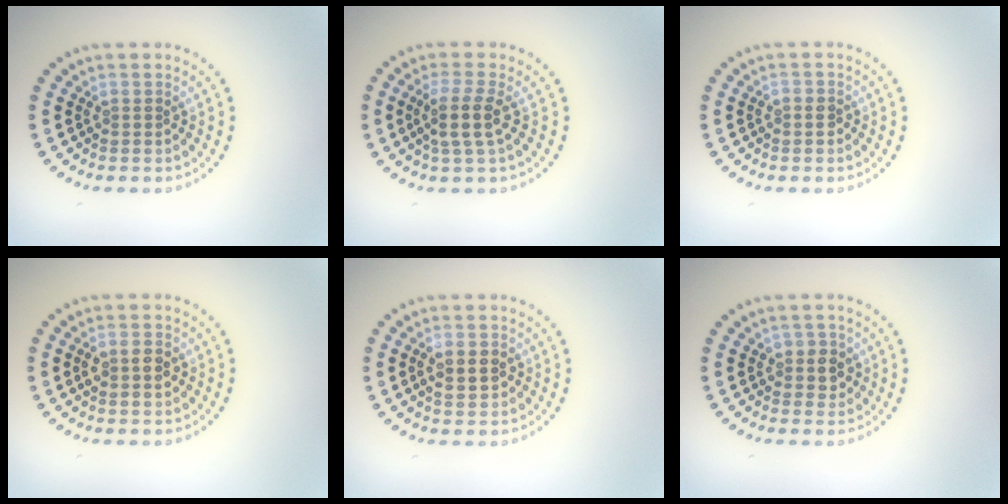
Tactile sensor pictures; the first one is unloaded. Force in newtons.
{"total": 2.7, "press": 2.3, "slide": 1.5}
{"total": 0.6, "press": 0.6, "slide": 0.2}
{"total": 2.1, "press": 2.0, "slide": 0.1}
{"total": 2.2, "press": 2.2, "slide": 0.1}
{"total": 2.0, "press": 1.8, "slide": 0.7}